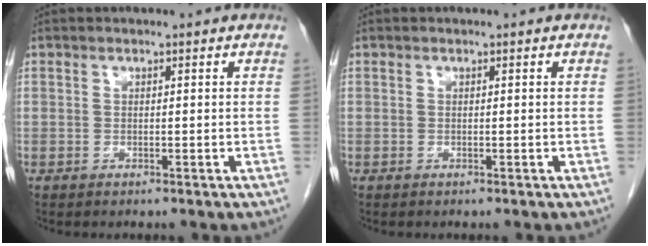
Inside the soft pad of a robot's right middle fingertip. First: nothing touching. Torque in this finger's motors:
{"motor_torque": [0.05, -0.05, 0.00, -0.01]}